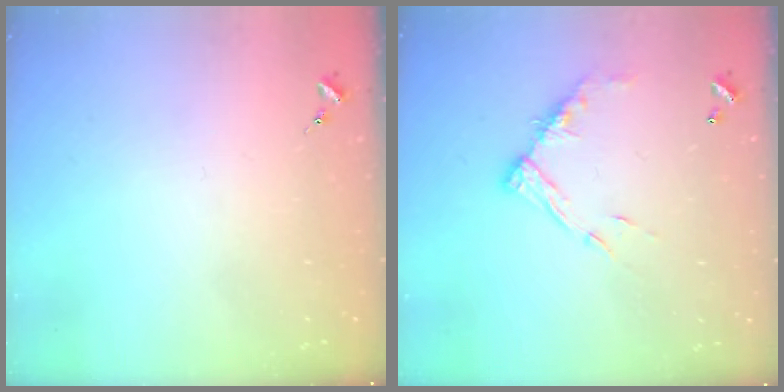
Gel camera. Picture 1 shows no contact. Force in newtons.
{"total": 12.1, "press": 12.1, "slide": 1.1}